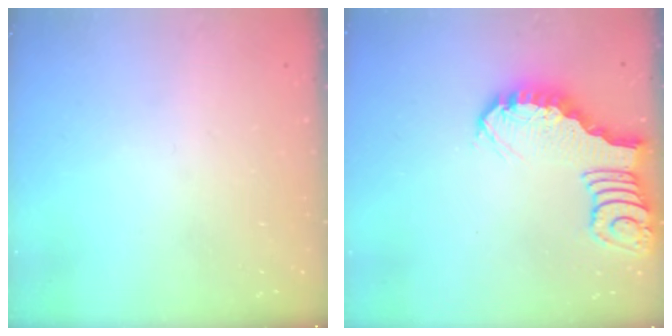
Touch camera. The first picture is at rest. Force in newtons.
{"total": 2.9, "press": 2.8, "slide": 0.4}